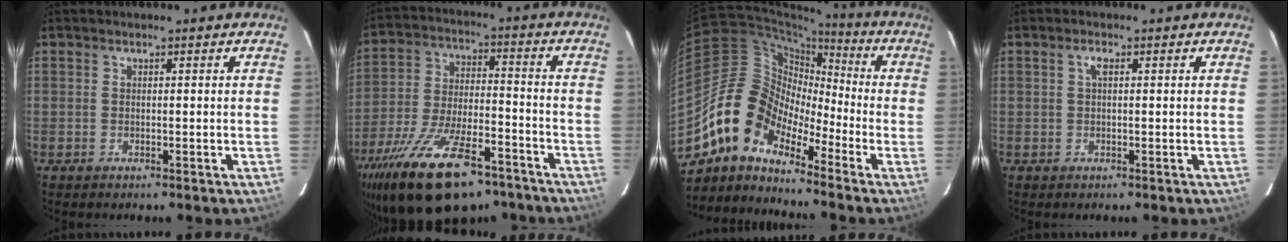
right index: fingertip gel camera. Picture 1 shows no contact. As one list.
[{"total": 23.0, "force": [-16.0, 9.0, 13.9], "torque": [-0.268, -0.033, -0.251]}, {"total": 11.5, "force": [-8.4, 6.1, 5.0], "torque": [-0.086, 0.030, -0.183]}, {"total": 1.3, "force": [0.3, 0.4, 1.2], "torque": [-0.023, 0.005, 0.004]}]